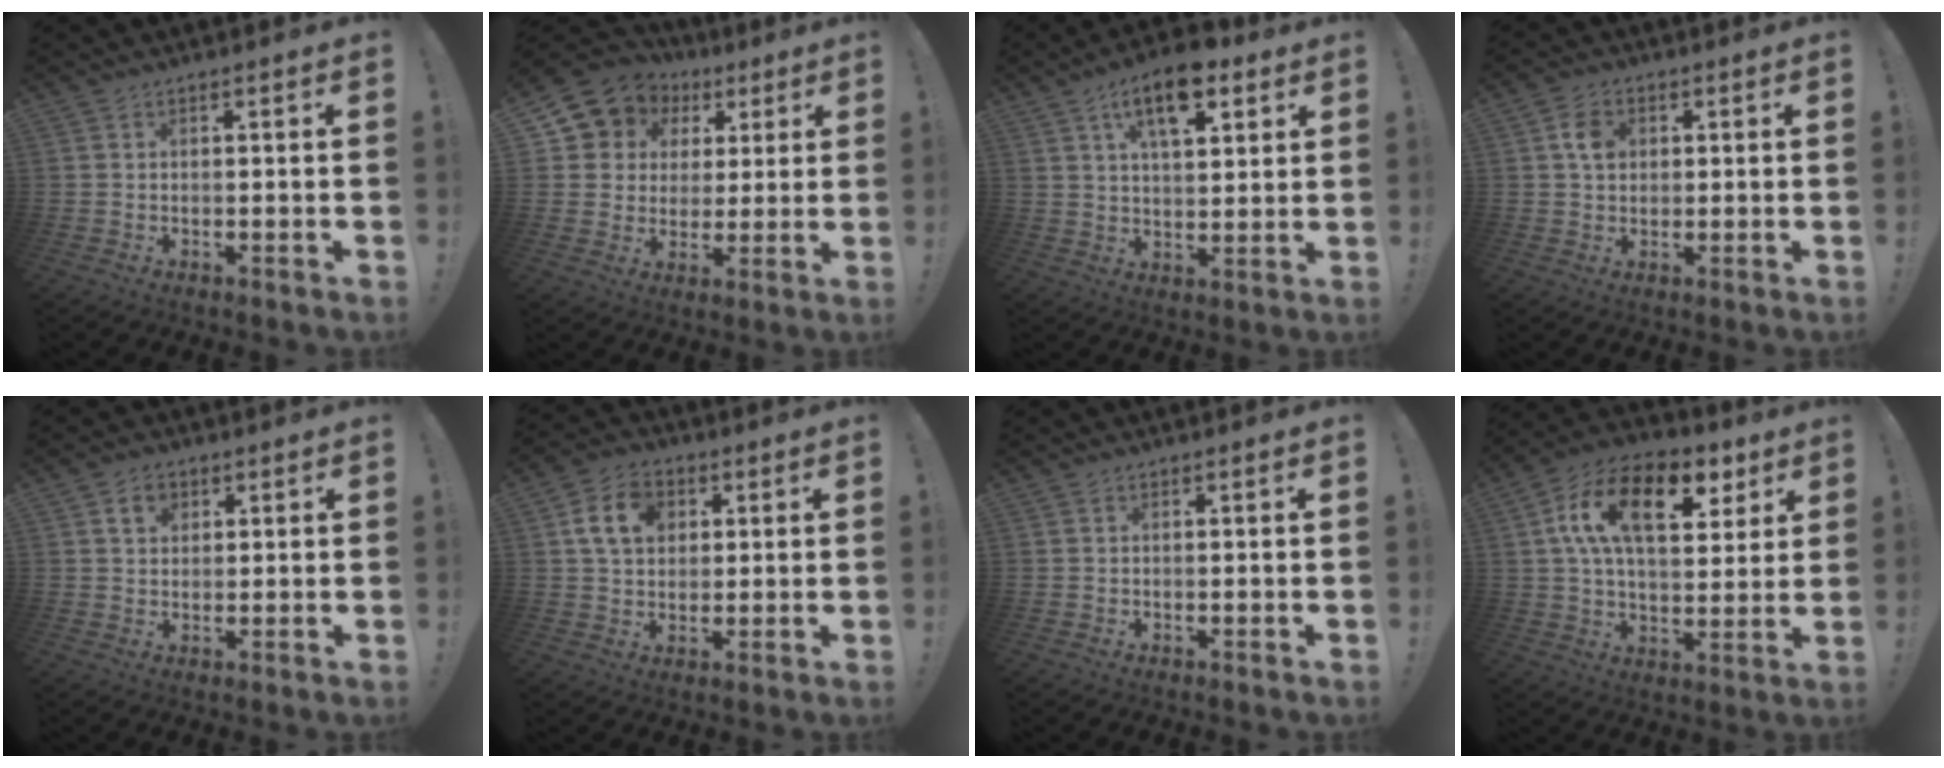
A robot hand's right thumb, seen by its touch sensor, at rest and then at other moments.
{"total": 9.5, "force": [4.2, 8.3, 2.0], "torque": [-0.038, -0.032, 0.090]}
{"total": 13.0, "force": [7.2, 5.9, 9.0], "torque": [-0.137, -0.025, 0.124]}
{"total": 5.5, "force": [1.2, 4.4, 3.1], "torque": [-0.039, 0.004, 0.021]}
{"total": 5.1, "force": [2.1, 3.9, 2.5], "torque": [-0.032, 0.001, 0.037]}
{"total": 11.0, "force": [3.7, 8.5, 6.0], "torque": [-0.098, 0.006, 0.073]}
{"total": 0.0}
{"total": 18.8, "force": [7.3, 10.3, 13.9], "torque": [-0.231, -0.013, 0.125]}